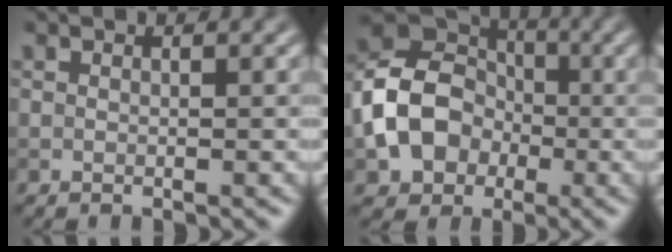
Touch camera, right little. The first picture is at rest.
{"total": 8.6, "force": [-1.8, 6.7, 5.1], "torque": [-0.101, 0.001, -0.045]}